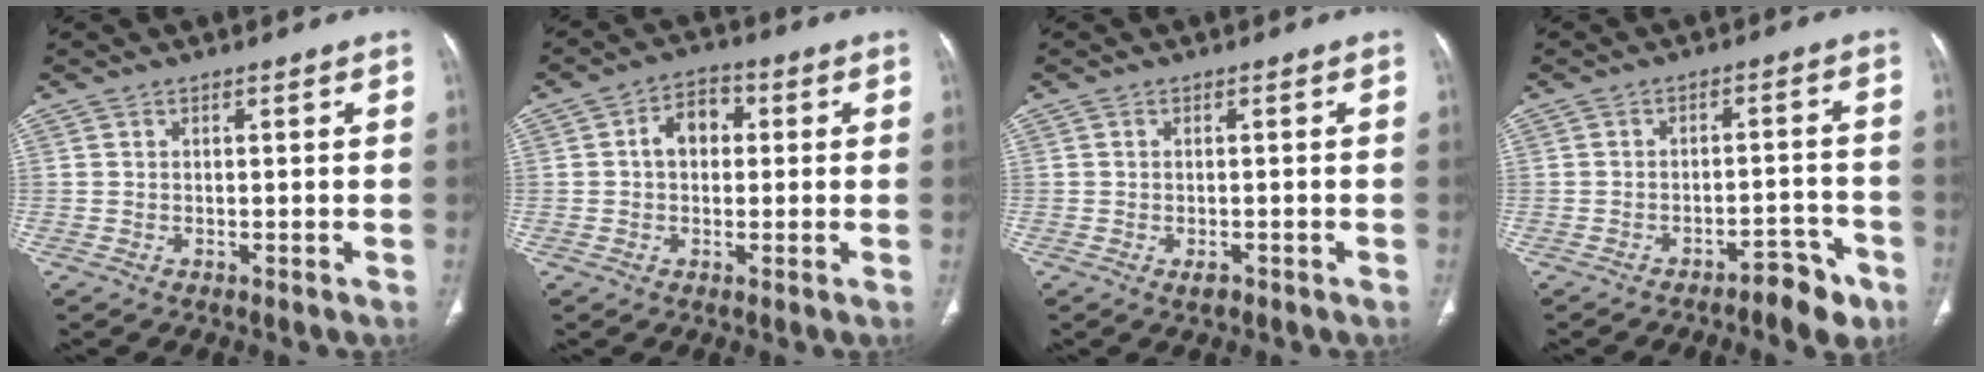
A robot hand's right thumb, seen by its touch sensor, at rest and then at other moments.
{"total": 6.3, "force": [0.7, 4.6, 4.2], "torque": [-0.050, 0.016, 0.003]}
{"total": 1.7, "force": [-0.9, 0.9, 1.1], "torque": [-0.016, 0.003, -0.012]}
{"total": 6.5, "force": [-4.5, 2.7, 3.9], "torque": [-0.037, 0.042, -0.057]}